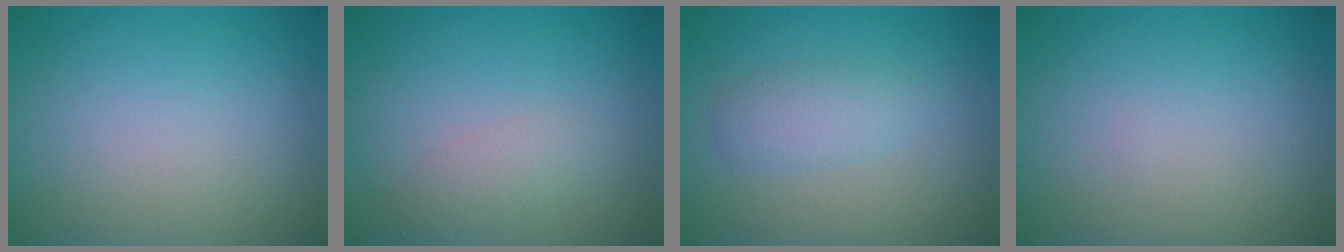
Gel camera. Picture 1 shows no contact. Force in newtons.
{"total": 1.8, "press": 1.8, "slide": 0.1}
{"total": 2.3, "press": 2.3, "slide": 0.1}
{"total": 0.0}